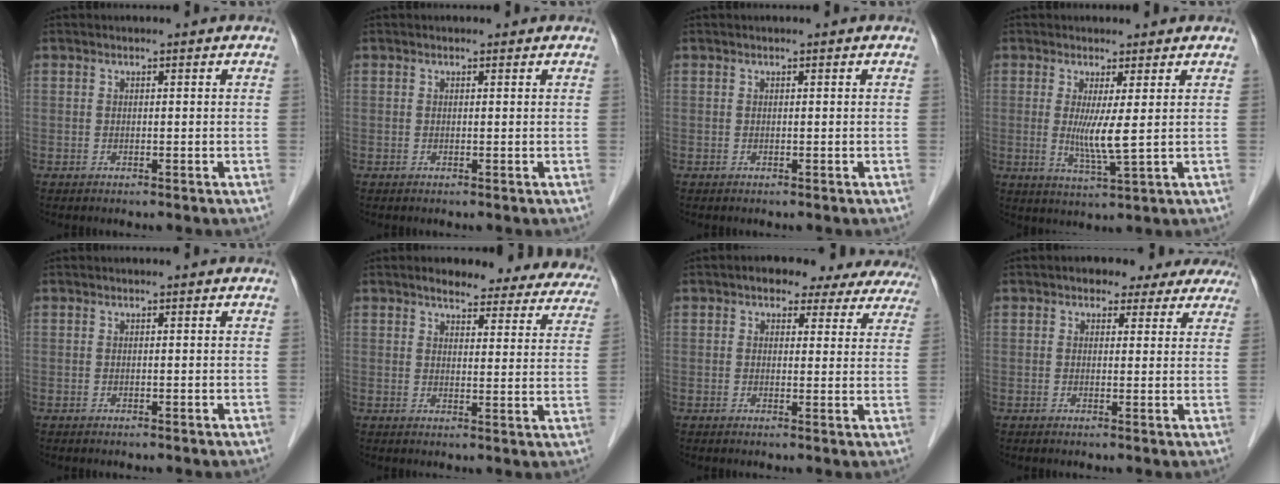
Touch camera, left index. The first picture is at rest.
{"total": 0.0}
{"total": 0.0}
{"total": 5.0, "force": [0.6, -0.3, 4.9], "torque": [-0.100, -0.019, 0.015]}
{"total": 0.0}
{"total": 18.1, "force": [16.0, 5.6, 6.3], "torque": [-0.048, -0.003, 0.166]}
{"total": 11.5, "force": [9.3, 5.2, 4.4], "torque": [-0.027, 0.023, 0.089]}
{"total": 7.0, "force": [5.4, 4.0, 2.1], "torque": [-0.006, 0.017, 0.051]}